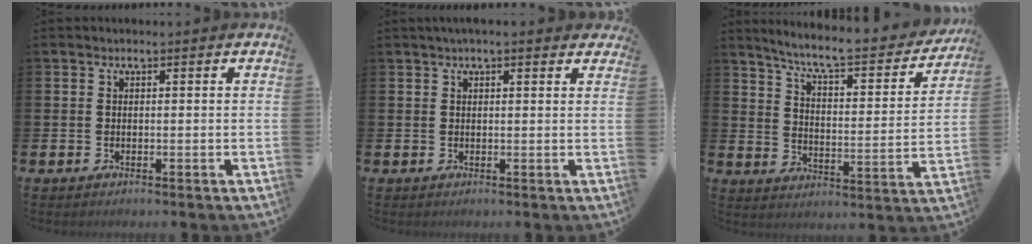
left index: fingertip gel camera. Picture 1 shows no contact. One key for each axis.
{"total": 1.5, "fx": 1.4, "fy": 0.1, "fz": 0.6, "tx": -0.011, "ty": 0.002, "tz": 0.026}
{"total": 7.6, "fx": 6.9, "fy": 1.0, "fz": 3.0, "tx": -0.085, "ty": -0.050, "tz": 0.112}